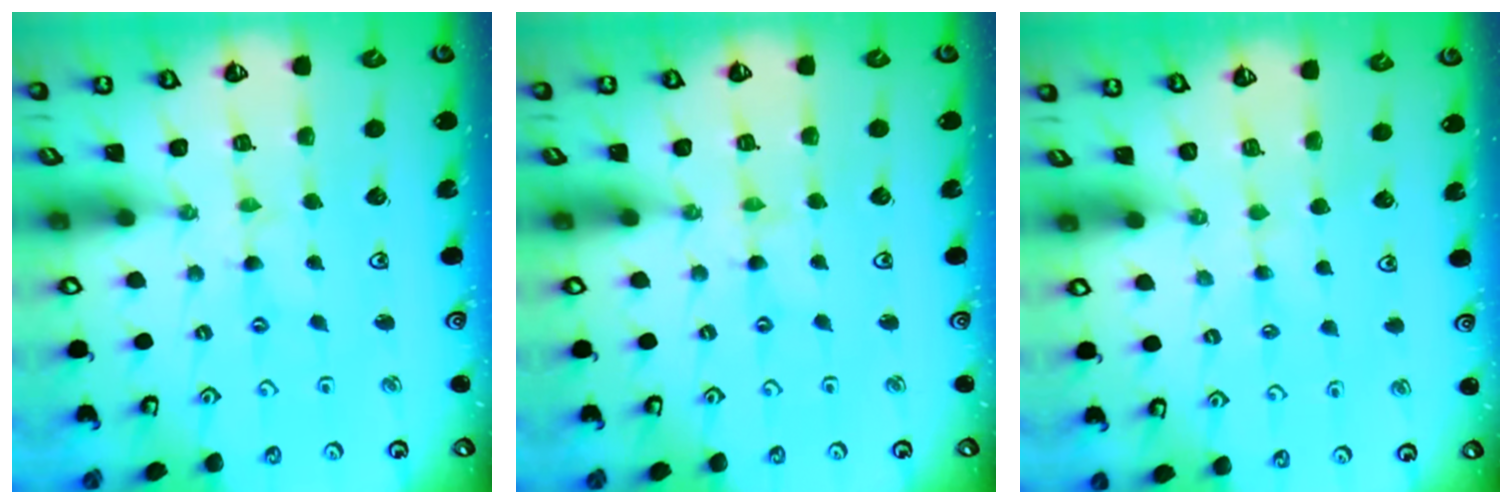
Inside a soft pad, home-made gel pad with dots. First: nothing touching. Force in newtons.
{"total": 0.0}
{"total": 2.3, "press": 2.2, "slide": 0.5}